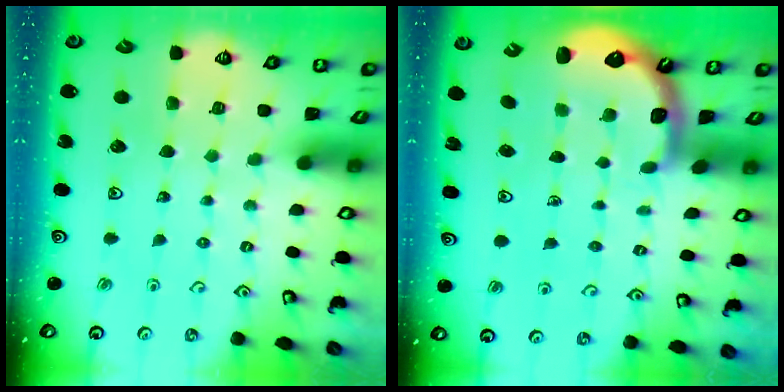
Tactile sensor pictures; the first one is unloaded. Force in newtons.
{"total": 1.9, "press": 1.7, "slide": 0.6}